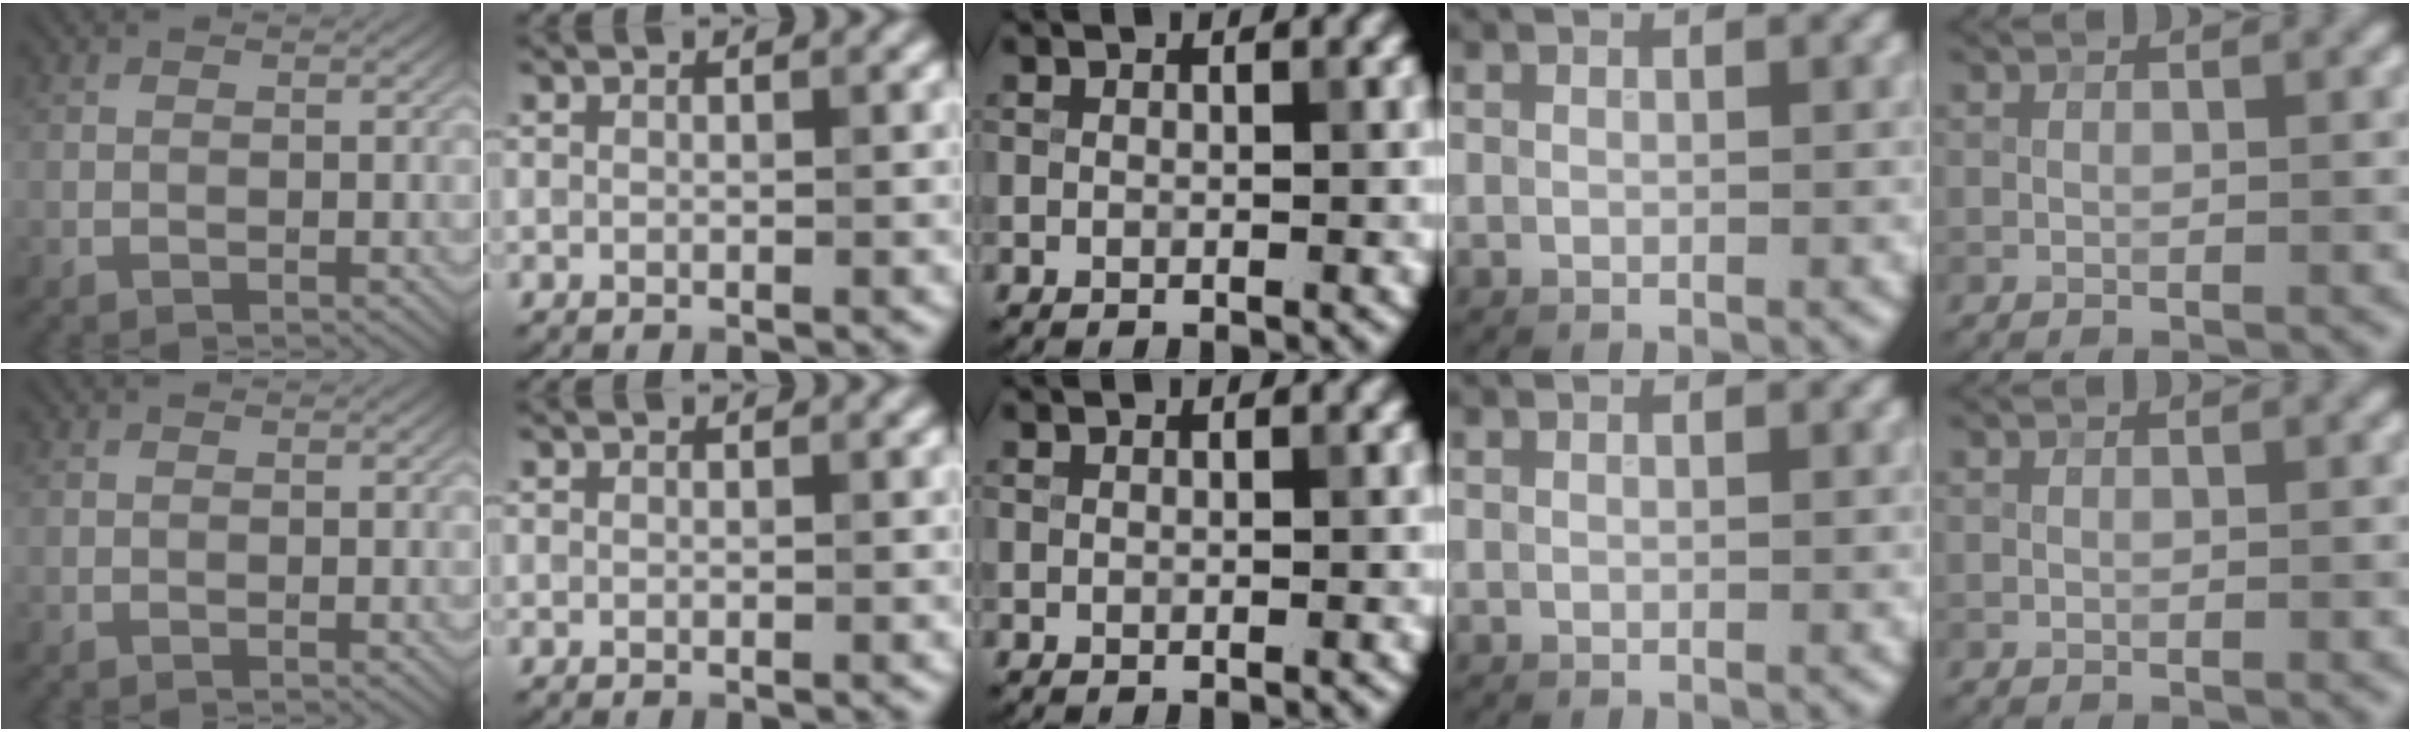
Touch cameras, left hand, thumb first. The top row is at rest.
{}